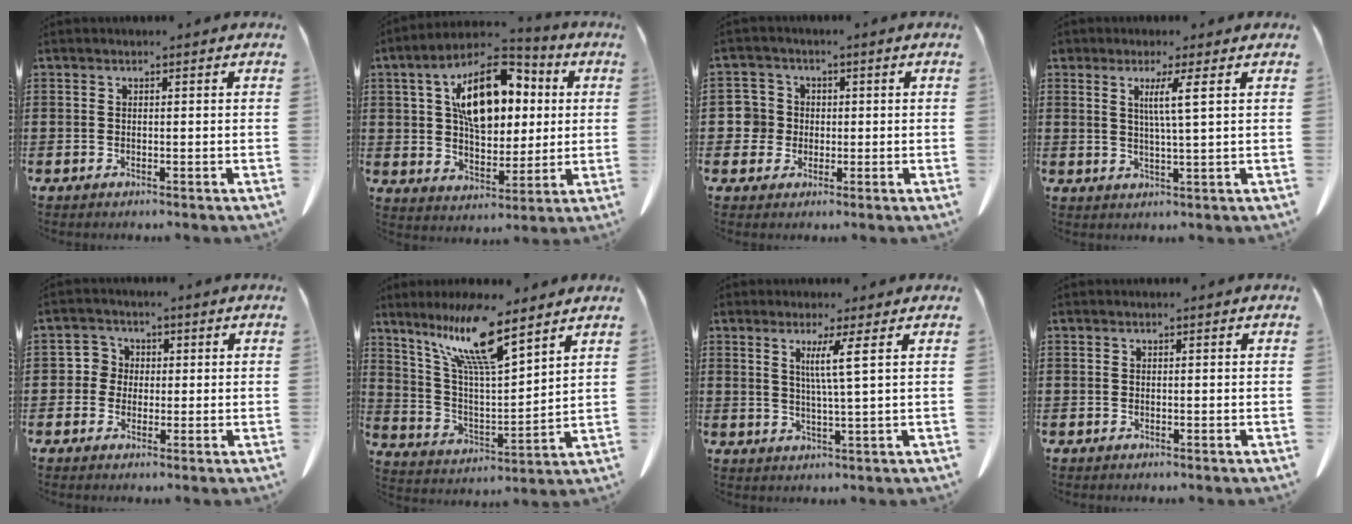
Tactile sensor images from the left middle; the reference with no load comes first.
{"total": 13.8, "force": [4.0, 7.9, 10.5], "torque": [-0.188, 0.012, 0.068]}
{"total": 4.2, "force": [0.1, 4.1, 1.0], "torque": [-0.050, 0.010, -0.003]}
{"total": 3.5, "force": [1.5, -0.5, 3.1], "torque": [-0.066, -0.007, 0.023]}
{"total": 2.6, "force": [0.2, 2.6, 0.4], "torque": [-0.021, 0.010, 0.002]}
{"total": 13.1, "force": [9.1, 2.1, 9.2], "torque": [-0.202, -0.025, 0.155]}
{"total": 3.8, "force": [1.5, -0.9, 3.4], "torque": [-0.070, -0.009, 0.023]}
{"total": 0.0}